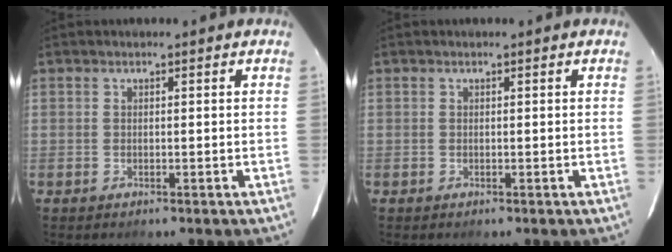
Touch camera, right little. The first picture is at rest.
{"total": 0.0}